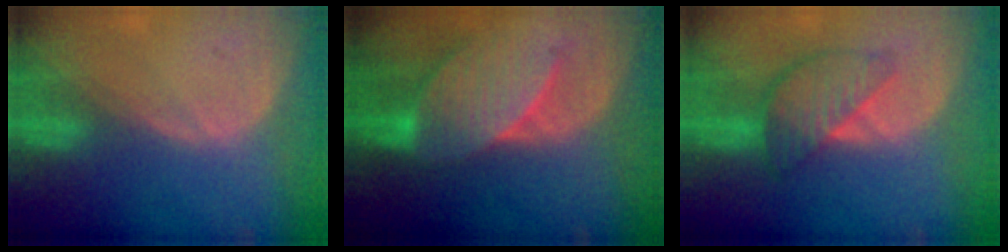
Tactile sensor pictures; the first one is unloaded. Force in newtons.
{"total": 7.7, "press": 7.7, "slide": 0.4}
{"total": 6.3, "press": 6.3, "slide": 0.3}